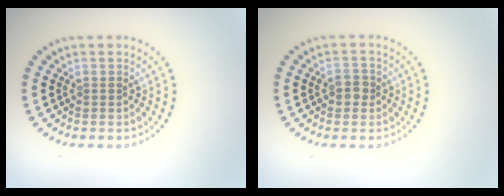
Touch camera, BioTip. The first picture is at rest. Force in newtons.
{"total": 1.7, "press": 1.7, "slide": 0.4}